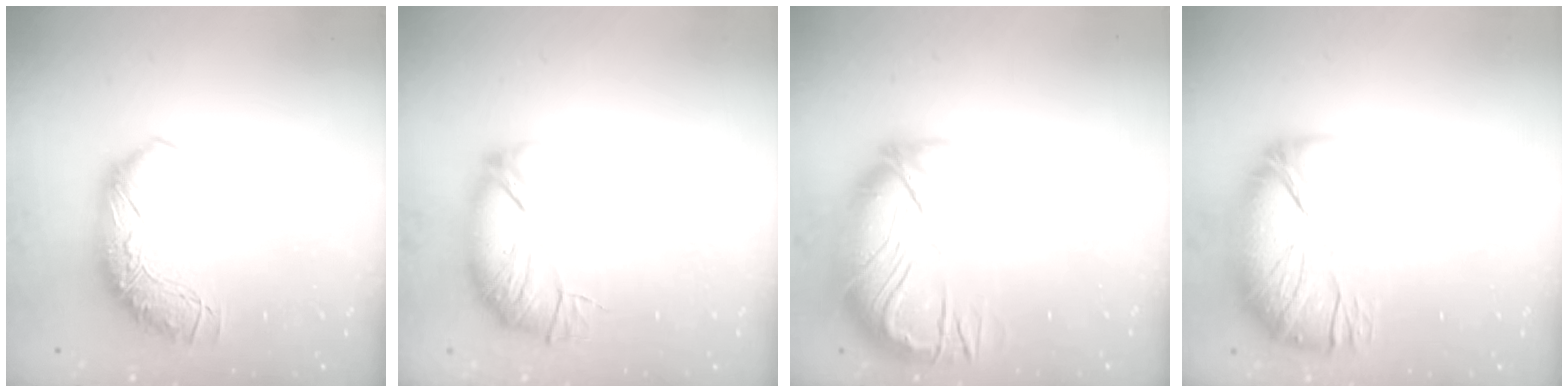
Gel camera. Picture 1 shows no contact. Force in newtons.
{"total": 4.3, "press": 3.8, "slide": 1.9}
{"total": 2.8, "press": 0.4, "slide": 2.8}
{"total": 2.8, "press": 1.6, "slide": 2.2}